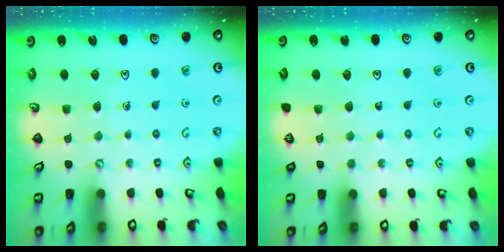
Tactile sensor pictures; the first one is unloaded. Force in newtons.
{"total": 0.0}